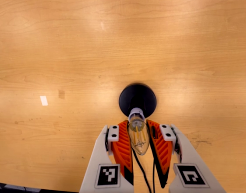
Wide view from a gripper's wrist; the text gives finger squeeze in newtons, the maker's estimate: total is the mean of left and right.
{"total": 17.2, "left": 18.5, "right": 15.8}